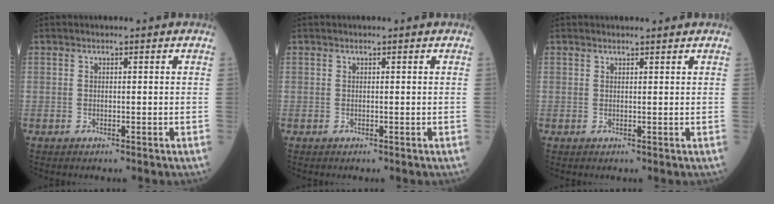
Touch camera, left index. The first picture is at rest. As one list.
[{"total": 0.0}, {"total": 1.6, "force": [1.6, 0.1, 0.3], "torque": [-0.009, 0.005, 0.022]}]